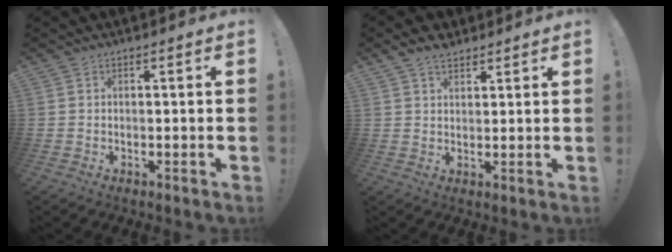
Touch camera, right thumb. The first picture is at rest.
{"total": 4.6, "force": [3.4, 2.6, 1.7], "torque": [-0.020, -0.016, 0.062]}